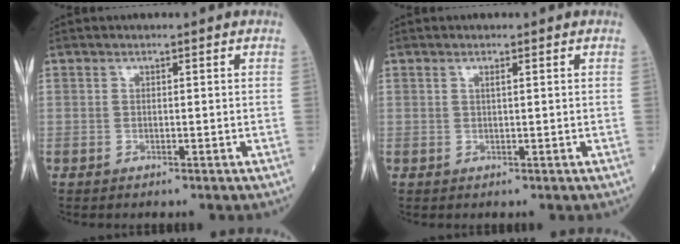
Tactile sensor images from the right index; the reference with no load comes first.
{"total": 0.6, "force": [0.3, 0.0, 0.6], "torque": [-0.013, 0.001, 0.006]}